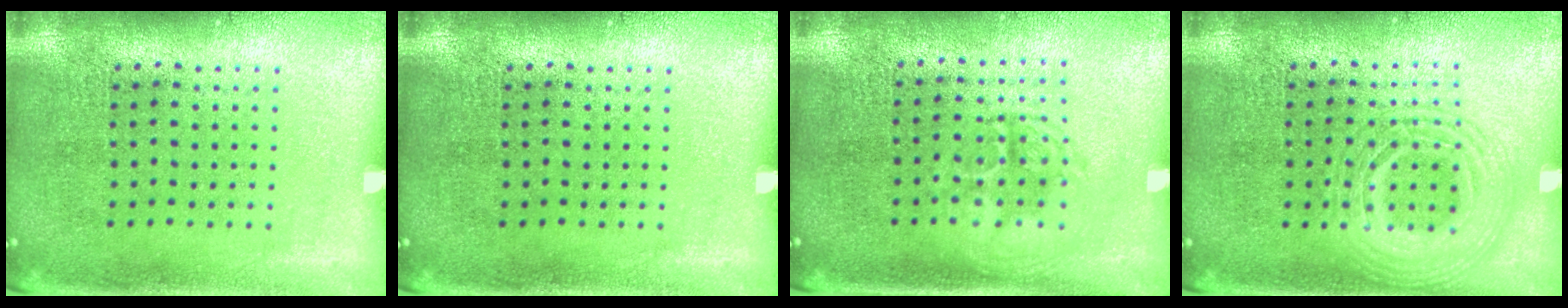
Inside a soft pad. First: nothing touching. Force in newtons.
{"total": 0.0}
{"total": 1.4, "press": 1.3, "slide": 0.5}
{"total": 2.7, "press": 2.7, "slide": 0.3}